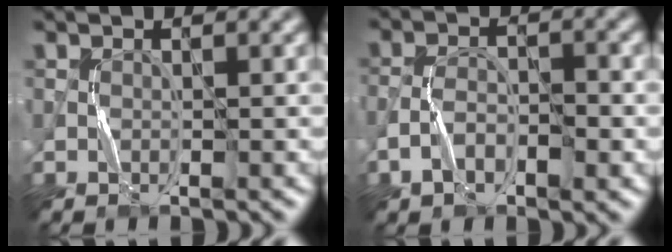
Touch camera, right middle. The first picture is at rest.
{"total": 3.4, "force": [-1.6, 1.5, 2.6], "torque": [-0.049, 0.005, -0.031]}